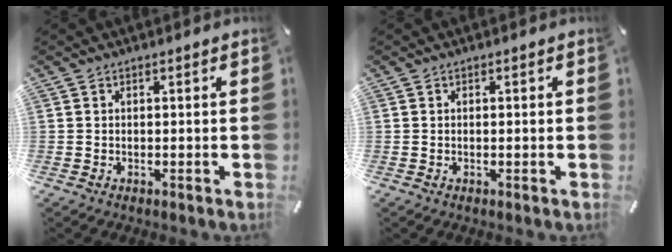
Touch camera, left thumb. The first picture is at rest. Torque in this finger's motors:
{"motor_torque": [-0.13, -0.11, -0.06, -0.02, 0.01]}